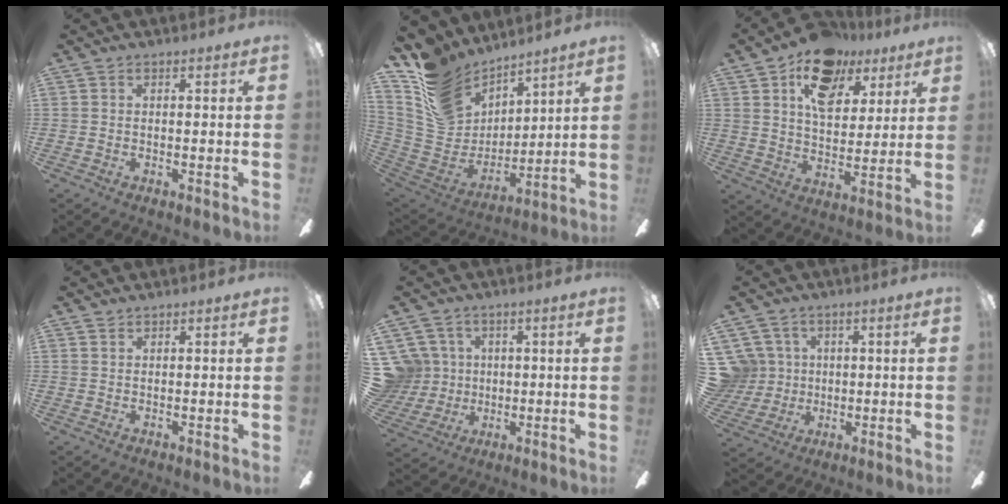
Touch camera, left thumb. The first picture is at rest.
{"total": 15.4, "force": [10.3, 9.9, 5.7], "torque": [-0.143, -0.062, 0.205]}
{"total": 15.2, "force": [8.7, 9.5, 8.1], "torque": [-0.124, -0.029, 0.156]}
{"total": 0.8, "force": [0.7, 0.4, 0.2], "torque": [-0.004, 0.001, 0.013]}
{"total": 9.6, "force": [2.5, 9.2, 1.6], "torque": [-0.079, -0.012, 0.055]}
{"total": 8.7, "force": [2.4, 8.3, 1.0], "torque": [-0.059, -0.007, 0.053]}